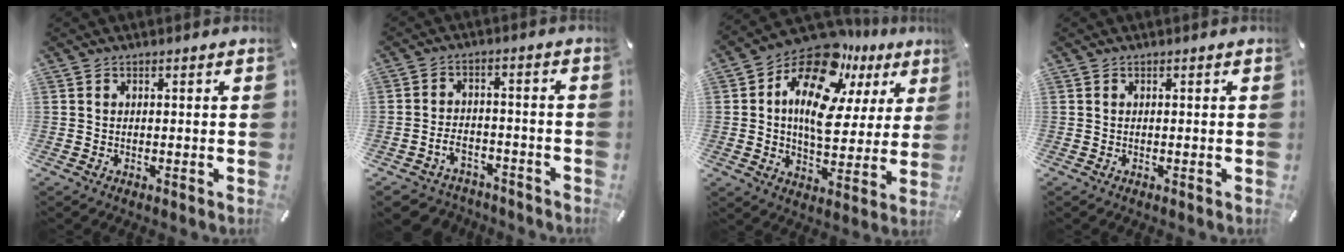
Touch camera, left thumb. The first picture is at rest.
{"total": 5.3, "force": [-2.7, 4.0, 2.1], "torque": [-0.048, 0.010, -0.051]}
{"total": 17.5, "force": [9.1, 10.1, 11.0], "torque": [-0.197, -0.060, 0.158]}
{"total": 0.0}